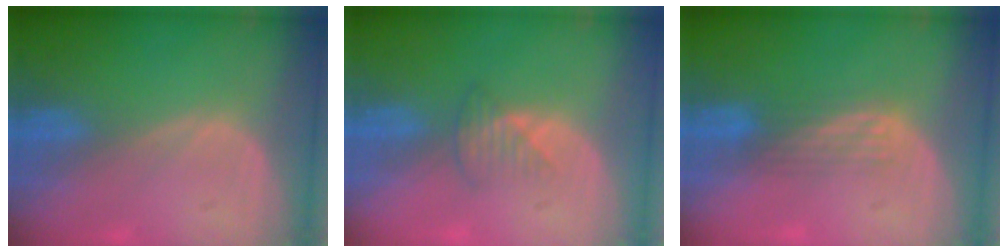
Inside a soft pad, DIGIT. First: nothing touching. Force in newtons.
{"total": 2.5, "press": 2.5, "slide": 0.3}
{"total": 2.9, "press": 2.7, "slide": 1.2}